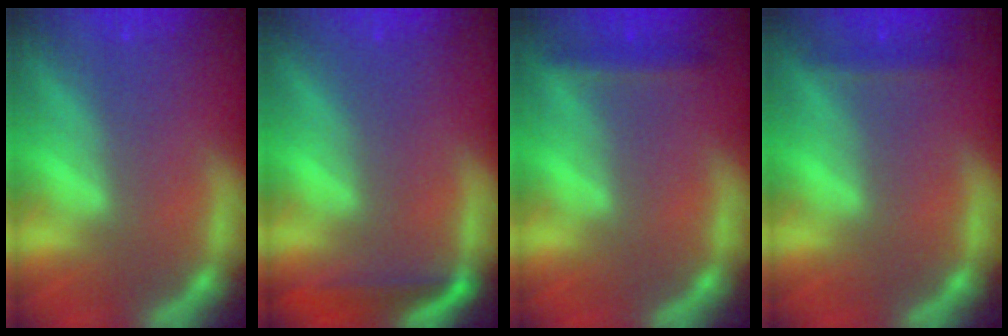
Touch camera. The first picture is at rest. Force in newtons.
{"total": 3.0}
{"total": 1.9}
{"total": 1.4}